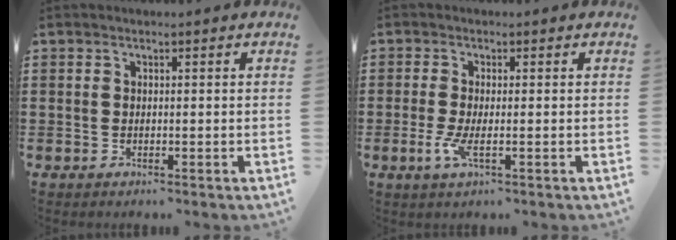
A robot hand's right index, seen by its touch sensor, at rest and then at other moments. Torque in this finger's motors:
{"motor_torque": [0.19, -0.02, 0.08, 0.07]}